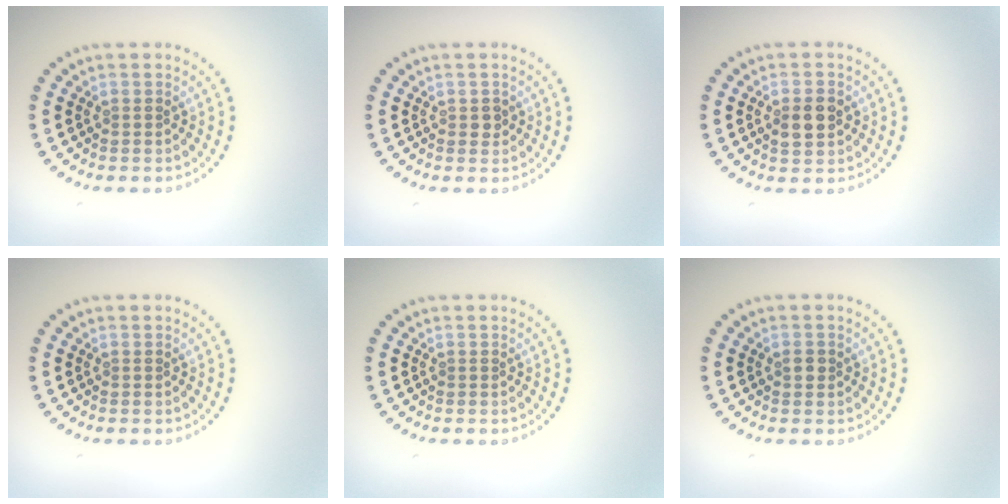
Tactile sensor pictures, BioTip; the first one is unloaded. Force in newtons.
{"total": 0.8, "press": 0.8, "slide": 0.2}
{"total": 2.8, "press": 2.8, "slide": 0.2}
{"total": 0.0}
{"total": 0.0}
{"total": 1.0, "press": 0.9, "slide": 0.2}